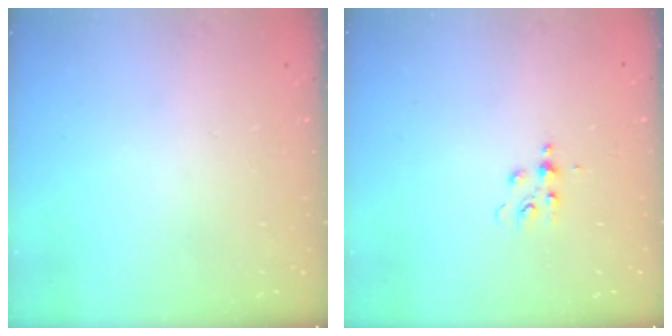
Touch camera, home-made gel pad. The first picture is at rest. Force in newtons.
{"total": 4.8, "press": 4.8, "slide": 0.6}